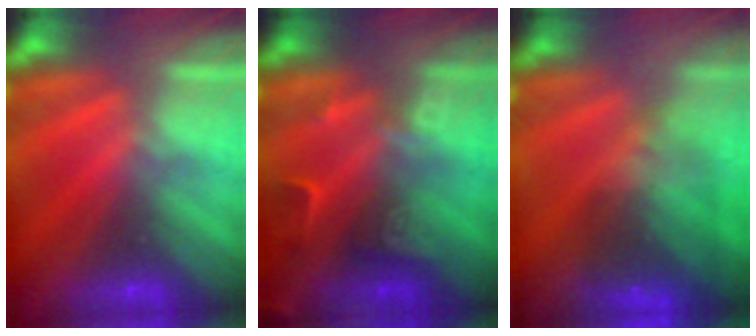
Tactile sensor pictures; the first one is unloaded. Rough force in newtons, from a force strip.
{"total": 2.6}
{"total": 7.8}